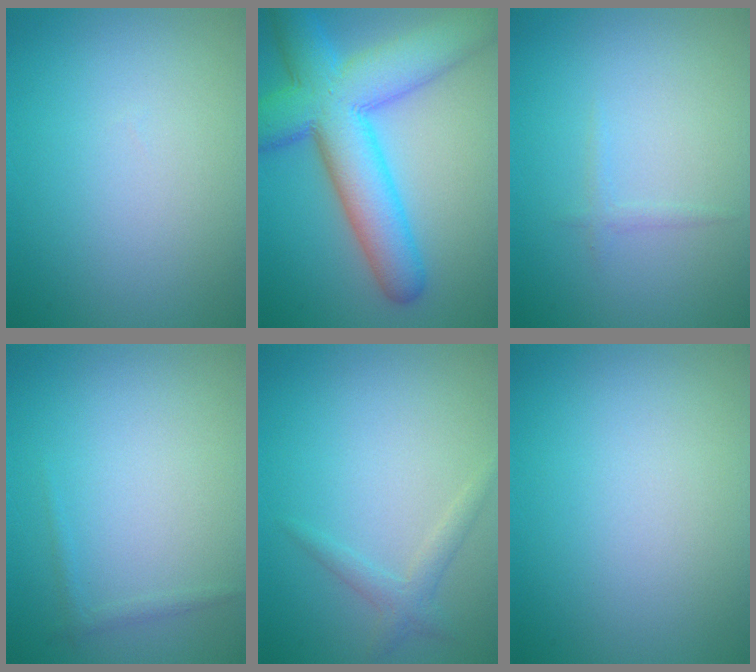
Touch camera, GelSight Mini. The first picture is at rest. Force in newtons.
{"total": 10.6, "press": 10.6, "slide": 0.3}
{"total": 0.7, "press": 0.7, "slide": 0.1}
{"total": 0.7, "press": 0.7, "slide": 0.0}
{"total": 1.7, "press": 1.7, "slide": 0.1}
{"total": 0.0}